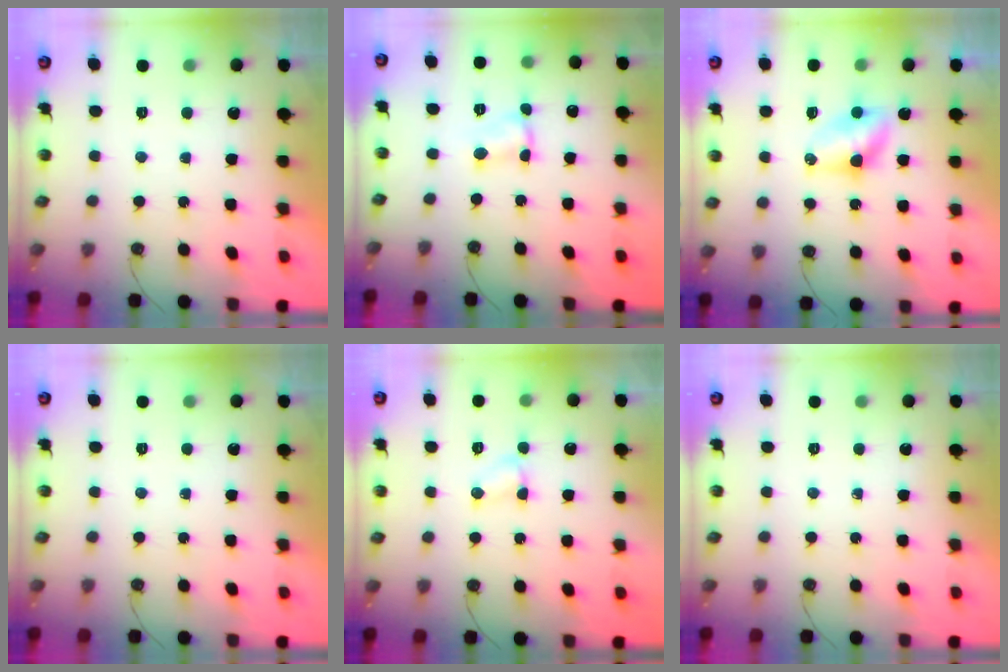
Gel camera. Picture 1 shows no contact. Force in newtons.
{"total": 1.8, "press": 1.8, "slide": 0.3}
{"total": 4.6, "press": 4.5, "slide": 0.4}
{"total": 0.0}
{"total": 2.9, "press": 2.9, "slide": 0.3}
{"total": 0.0}